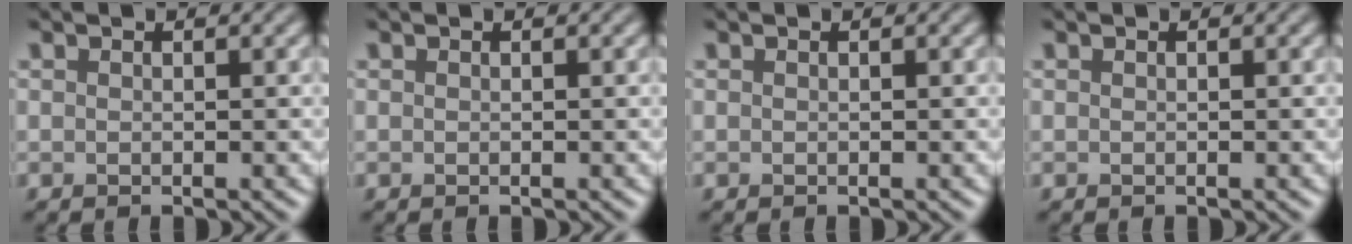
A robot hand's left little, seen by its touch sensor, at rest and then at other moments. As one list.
[{"total": 0.0}, {"total": 0.0}, {"total": 0.0}]